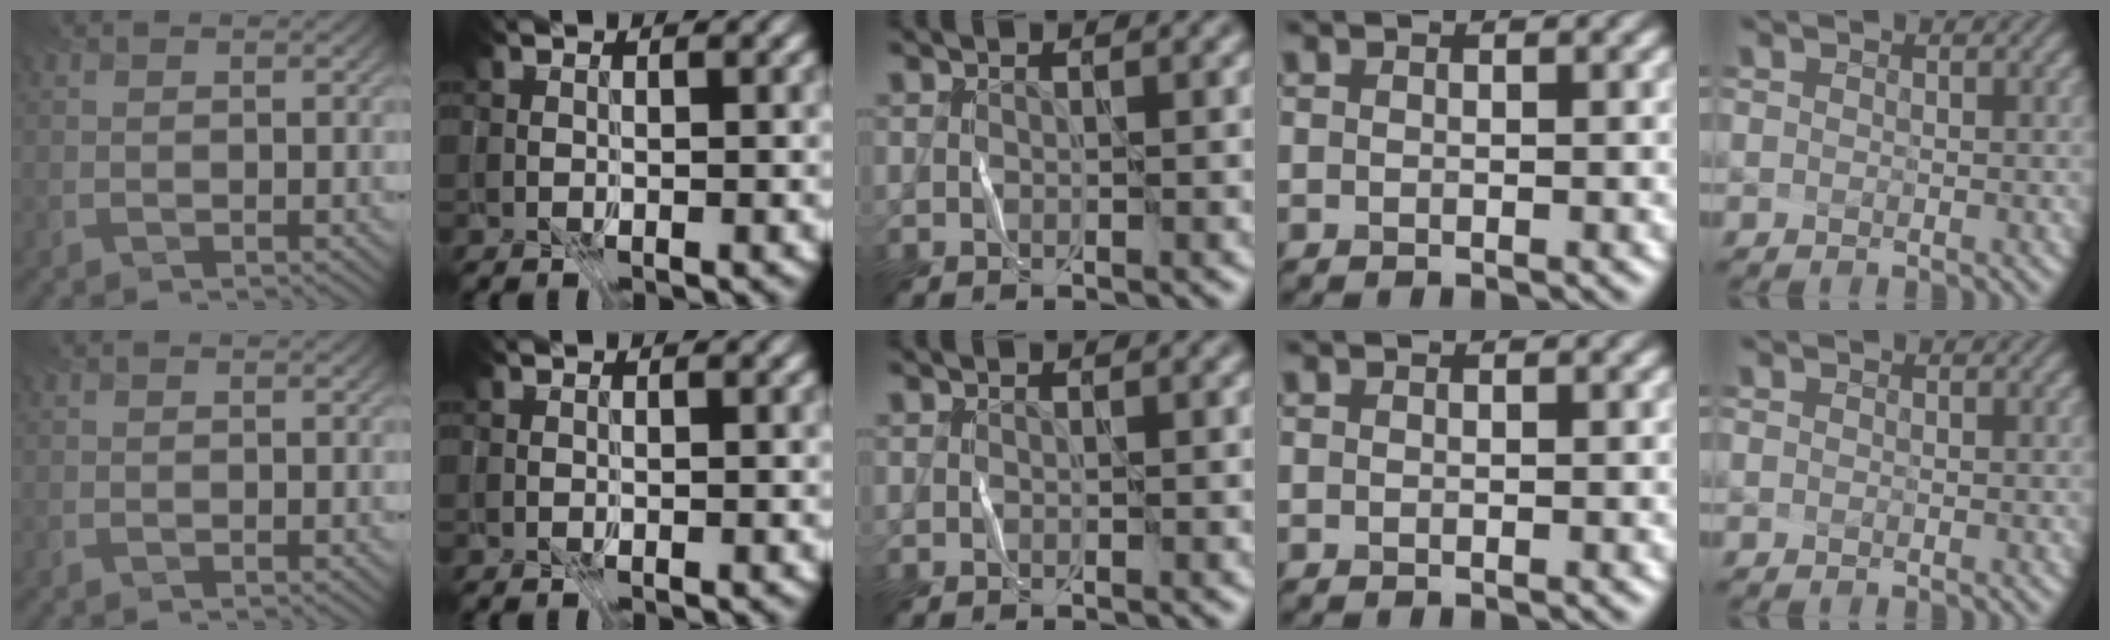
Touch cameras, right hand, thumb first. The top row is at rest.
{}